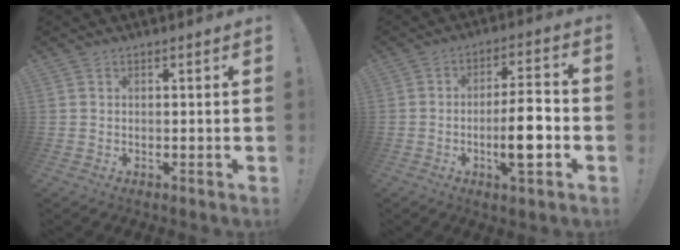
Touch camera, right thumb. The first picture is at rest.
{"total": 11.8, "force": [-3.2, 2.8, 11.0], "torque": [-0.179, 0.004, -0.062]}